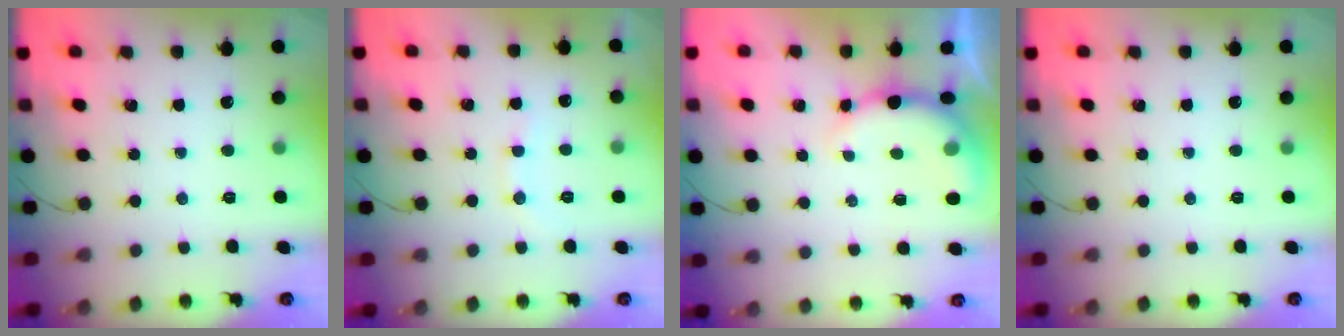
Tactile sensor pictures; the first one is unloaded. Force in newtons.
{"total": 7.3, "press": 7.2, "slide": 1.4}
{"total": 8.3, "press": 8.2, "slide": 1.4}
{"total": 0.0}